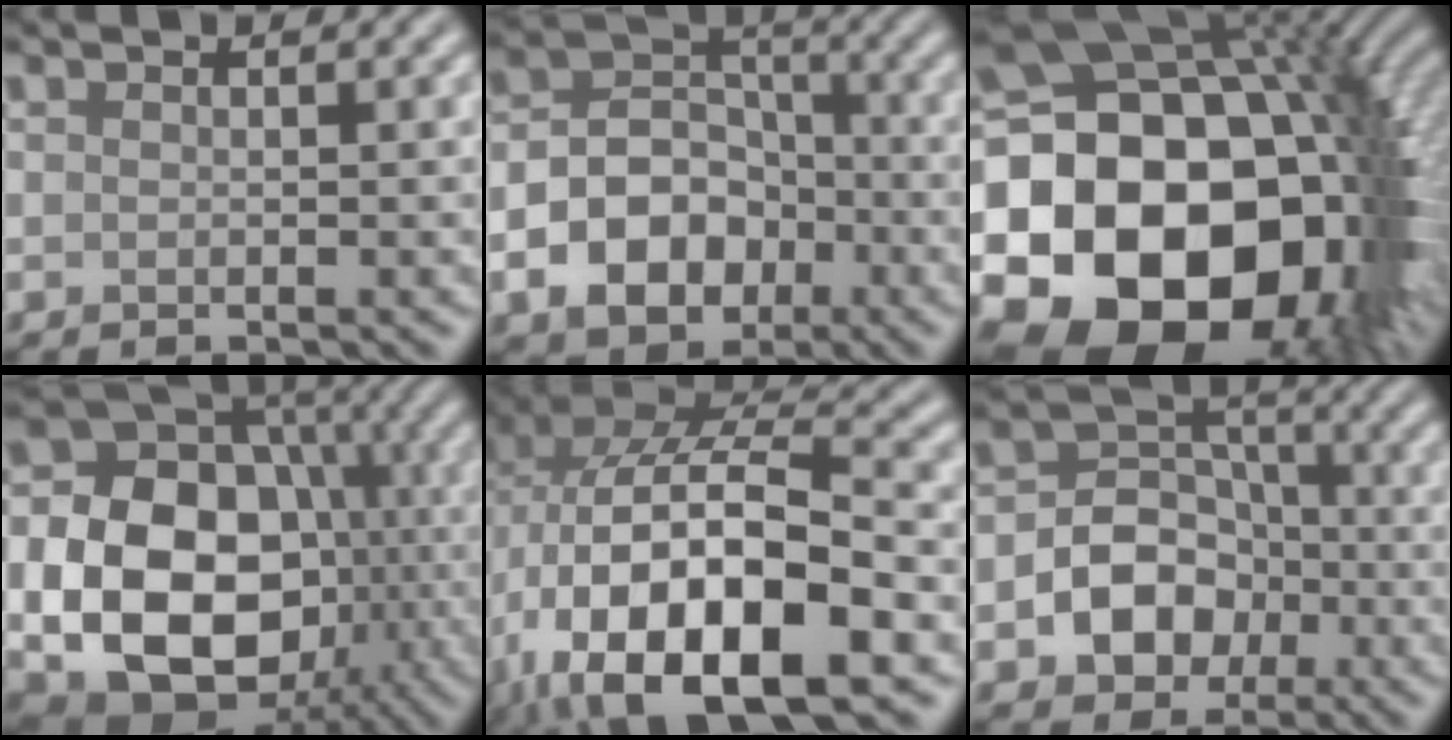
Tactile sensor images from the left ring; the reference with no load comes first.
{"total": 7.1, "force": [-2.6, 5.2, 4.1], "torque": [-0.068, -0.003, -0.050]}
{"total": 24.4, "force": [-4.9, 18.3, 15.3], "torque": [-0.251, -0.010, -0.113]}
{"total": 15.7, "force": [-3.0, 12.1, 9.4], "torque": [-0.149, -0.023, -0.056]}
{"total": 17.2, "force": [-5.1, 9.2, 13.6], "torque": [-0.245, -0.014, -0.063]}
{"total": 6.0, "force": [-1.8, 4.9, 3.0], "torque": [-0.021, 0.004, -0.050]}